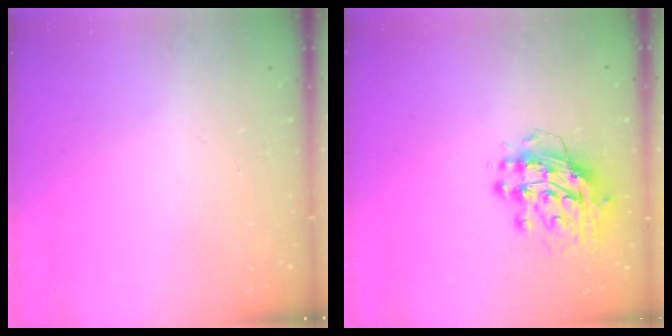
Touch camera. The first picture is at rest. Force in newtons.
{"total": 12.9, "press": 12.8, "slide": 1.2}